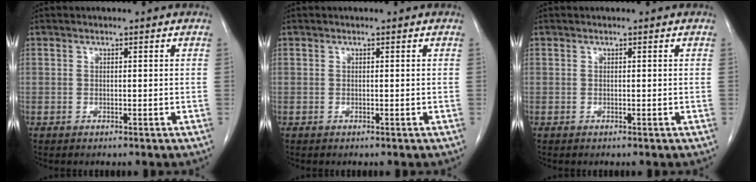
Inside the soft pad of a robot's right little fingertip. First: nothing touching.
{"total": 0.0}
{"total": 0.0}